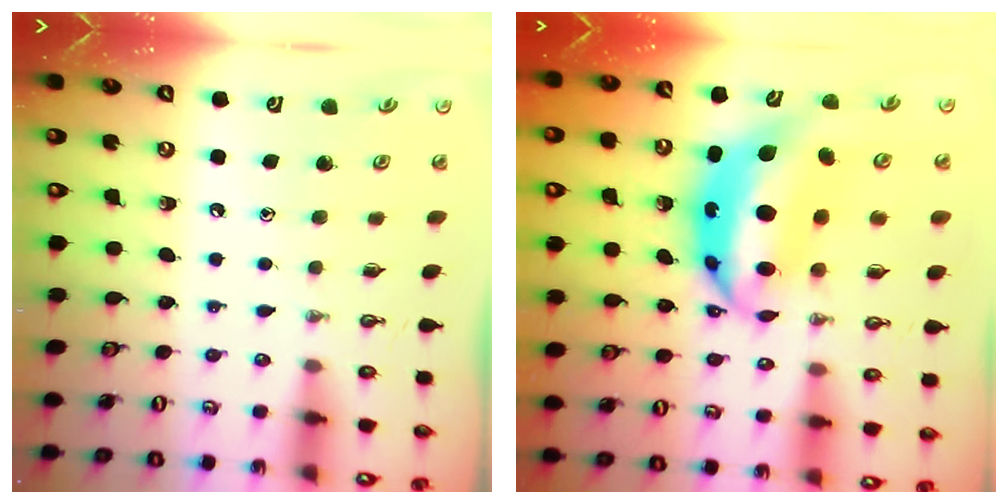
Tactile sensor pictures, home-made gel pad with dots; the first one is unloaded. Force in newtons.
{"total": 13.1, "press": 13.0, "slide": 1.3}